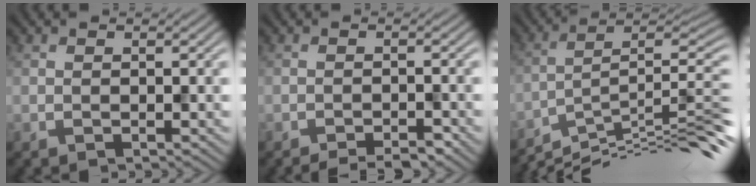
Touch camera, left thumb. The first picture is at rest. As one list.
[{"total": 2.9, "force": [-2.5, 0.3, 1.5], "torque": [-0.018, 0.004, -0.038]}, {"total": 14.5, "force": [-10.7, 1.9, 9.6], "torque": [-0.153, 0.011, -0.180]}]